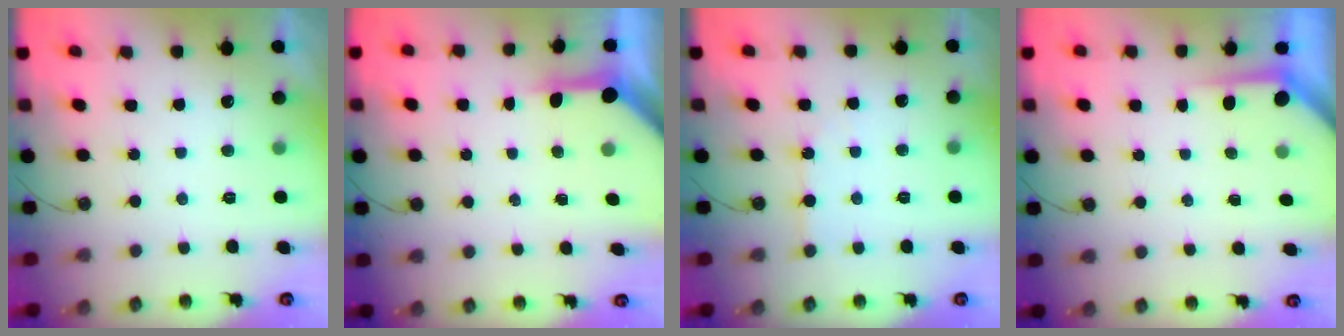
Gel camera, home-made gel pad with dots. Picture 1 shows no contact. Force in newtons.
{"total": 5.3, "press": 5.3, "slide": 0.5}
{"total": 4.4, "press": 4.4, "slide": 0.5}
{"total": 3.5, "press": 3.5, "slide": 0.4}